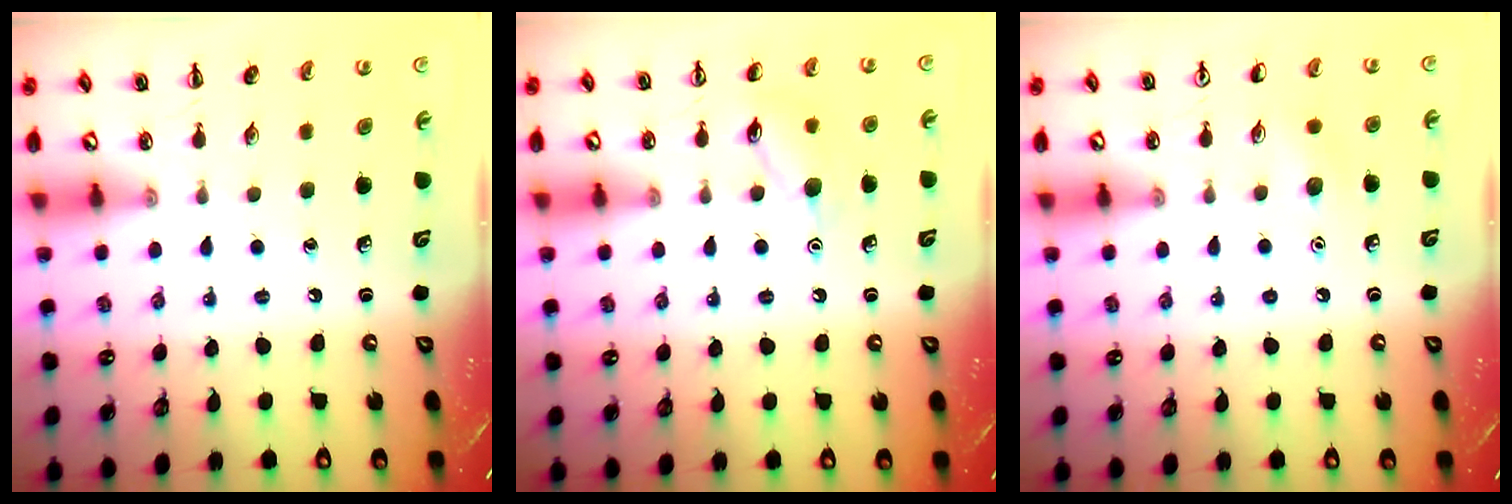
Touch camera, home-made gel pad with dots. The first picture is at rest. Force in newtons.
{"total": 9.5, "press": 9.4, "slide": 0.6}
{"total": 5.8, "press": 5.5, "slide": 1.7}